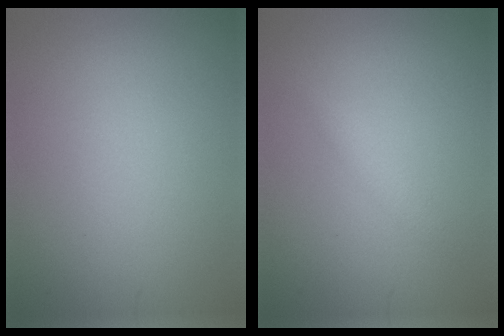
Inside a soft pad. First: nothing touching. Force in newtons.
{"total": 1.2, "press": 1.2, "slide": 0.1}